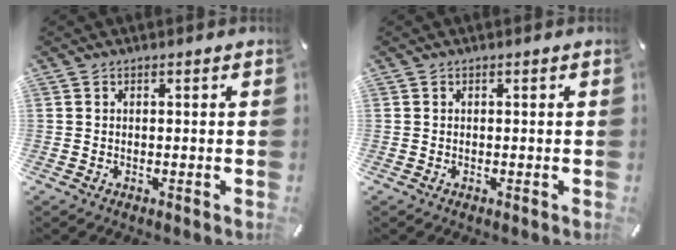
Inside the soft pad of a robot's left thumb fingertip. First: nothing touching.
{"total": 0.0}